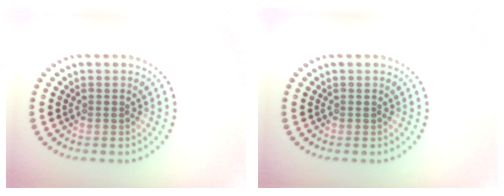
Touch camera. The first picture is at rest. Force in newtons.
{"total": 0.0}